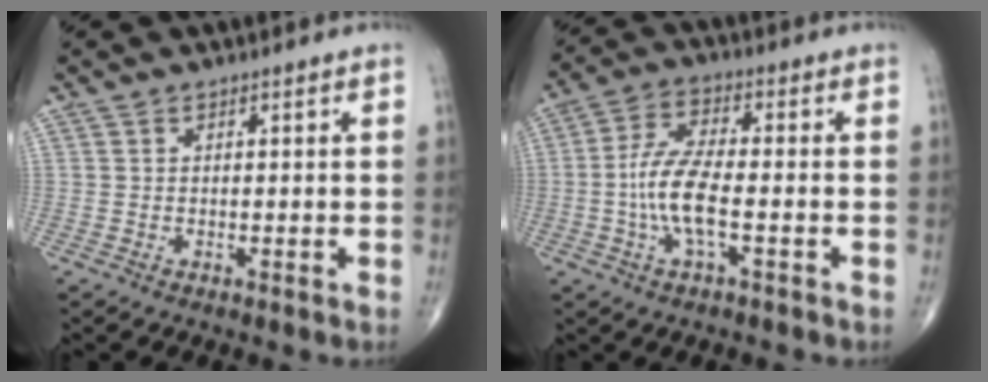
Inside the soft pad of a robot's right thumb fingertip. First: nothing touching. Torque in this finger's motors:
{"motor_torque": [2.54, 2.47, 0.47, -0.59, 0.35]}